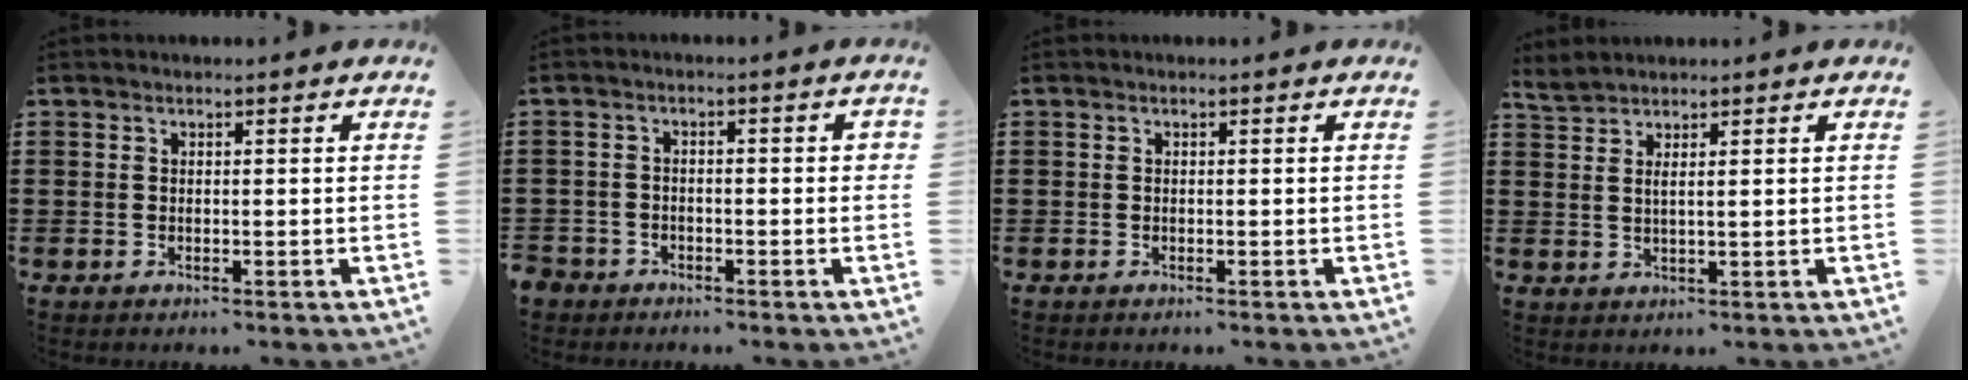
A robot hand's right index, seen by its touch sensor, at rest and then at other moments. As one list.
[{"total": 2.4, "force": [-2.2, 1.1, 0.2], "torque": [-0.009, 0.004, -0.048]}, {"total": 0.0}, {"total": 2.0, "force": [1.8, 0.0, 0.9], "torque": [-0.030, 0.001, 0.030]}]